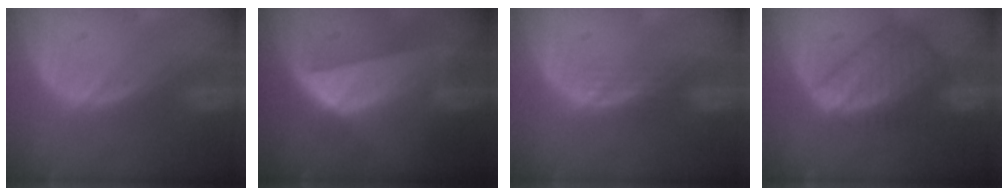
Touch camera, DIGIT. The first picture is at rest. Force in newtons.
{"total": 8.3, "press": 7.3, "slide": 3.9}
{"total": 1.9, "press": 1.9, "slide": 0.3}
{"total": 9.0, "press": 7.7, "slide": 4.7}